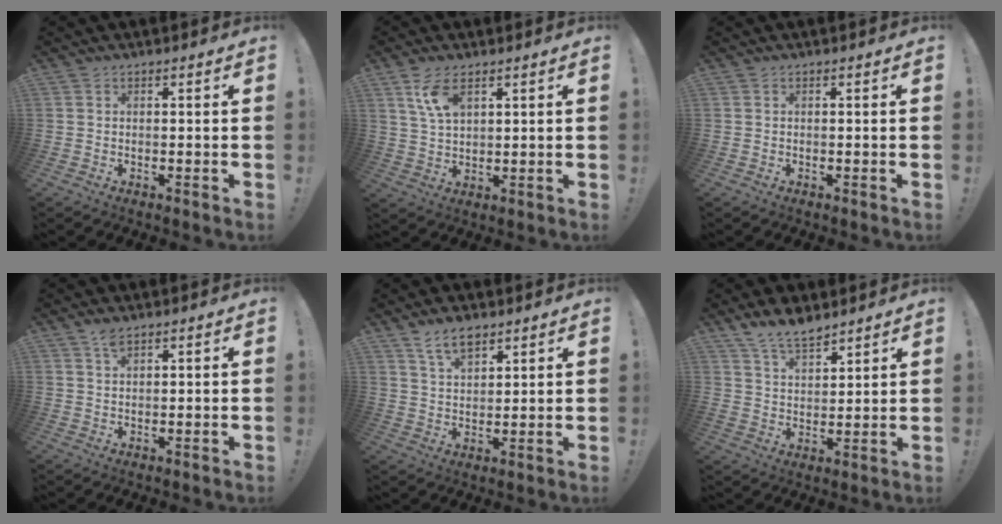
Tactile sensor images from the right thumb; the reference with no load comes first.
{"total": 7.8, "force": [4.2, 3.9, 5.4], "torque": [-0.095, -0.013, 0.078]}
{"total": 0.0}
{"total": 2.7, "force": [2.0, 0.9, 1.5], "torque": [-0.018, -0.009, 0.032]}
{"total": 7.4, "force": [5.4, 3.4, 3.8], "torque": [-0.073, -0.020, 0.101]}
{"total": 8.9, "force": [7.3, 3.7, 3.3], "torque": [-0.063, -0.044, 0.141]}